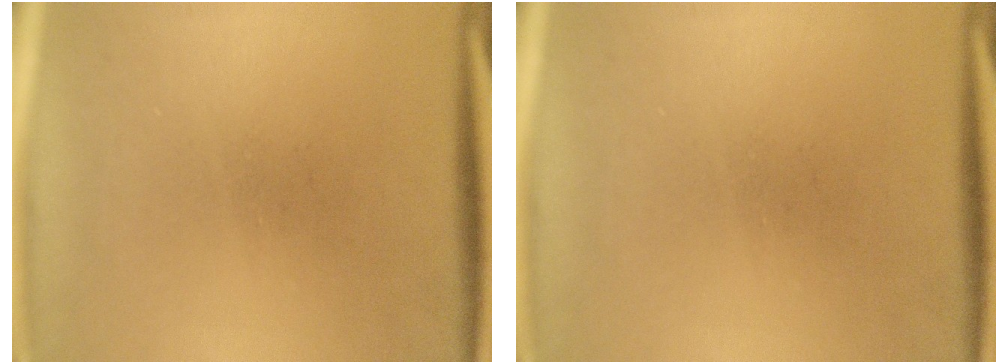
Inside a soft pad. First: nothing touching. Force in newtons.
{"total": 0.0}